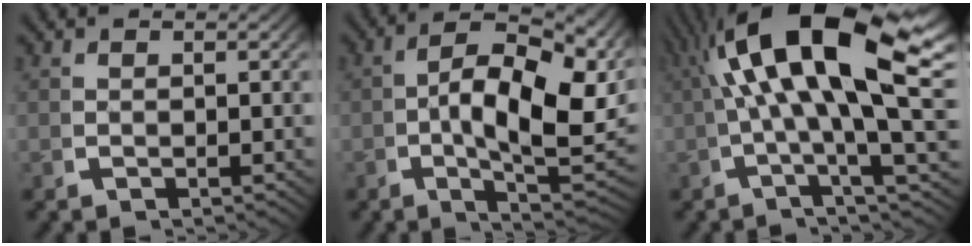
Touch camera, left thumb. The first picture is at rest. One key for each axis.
{"total": 12.1, "fx": 1.0, "fy": 6.6, "fz": 10.2, "tx": -0.161, "ty": -0.034, "tz": 0.022}
{"total": 16.6, "fx": 3.2, "fy": 7.1, "fz": 14.6, "tx": -0.238, "ty": -0.003, "tz": 0.045}